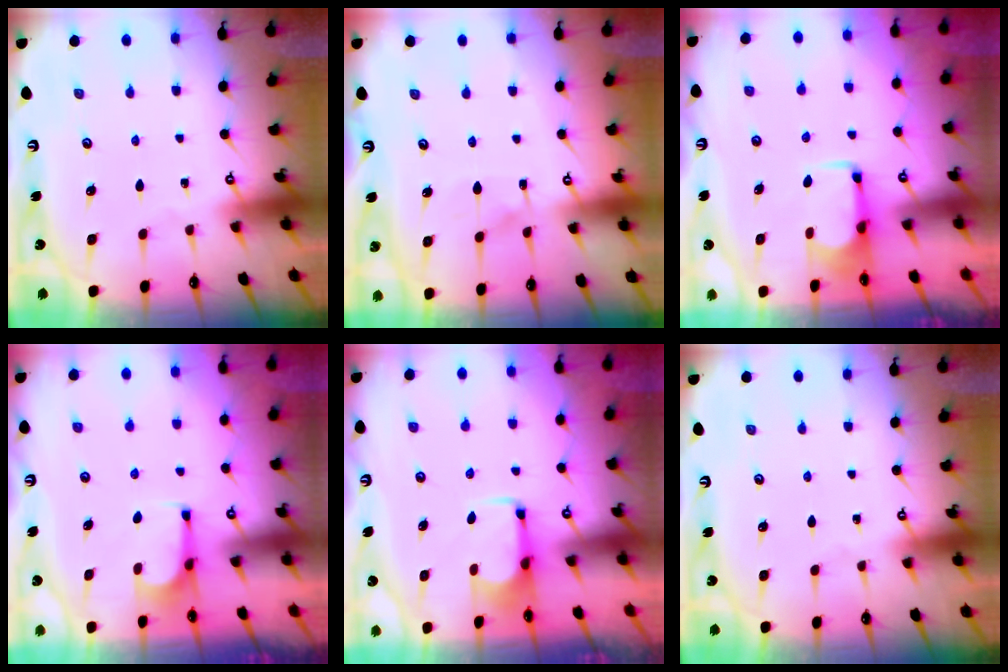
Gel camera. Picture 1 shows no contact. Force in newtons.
{"total": 5.7, "press": 5.6, "slide": 0.5}
{"total": 1.8, "press": 1.6, "slide": 0.7}
{"total": 4.1, "press": 4.1, "slide": 0.3}
{"total": 2.6, "press": 2.5, "slide": 1.0}
{"total": 0.0}